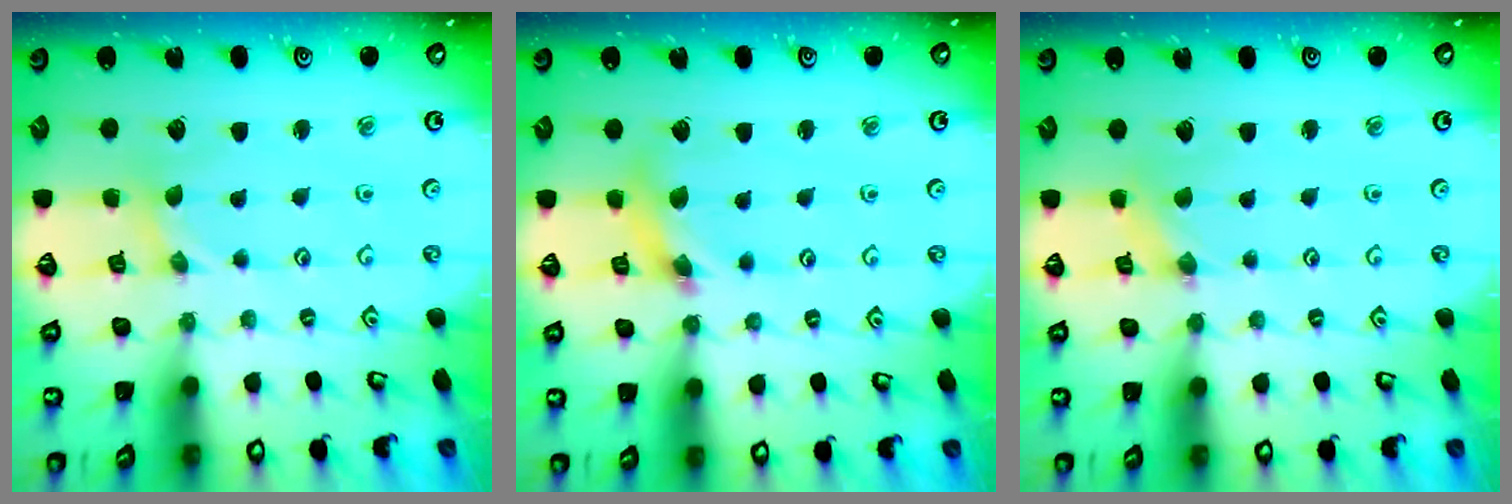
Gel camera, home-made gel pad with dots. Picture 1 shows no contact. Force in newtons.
{"total": 6.8, "press": 6.7, "slide": 0.8}
{"total": 0.0}